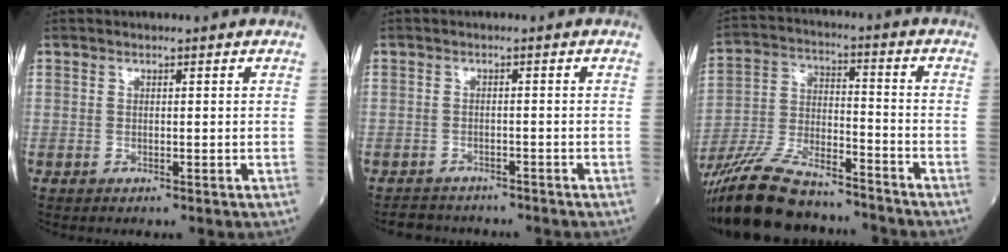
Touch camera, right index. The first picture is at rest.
{"total": 4.5, "force": [-4.2, 1.6, 0.4], "torque": [-0.006, -0.004, -0.062]}
{"total": 19.5, "force": [-17.2, 4.1, 8.2], "torque": [-0.187, -0.015, -0.299]}